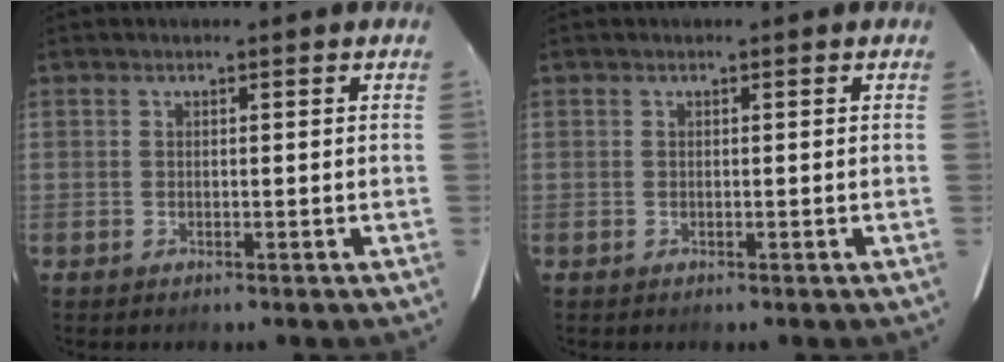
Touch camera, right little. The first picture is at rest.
{"total": 0.0}